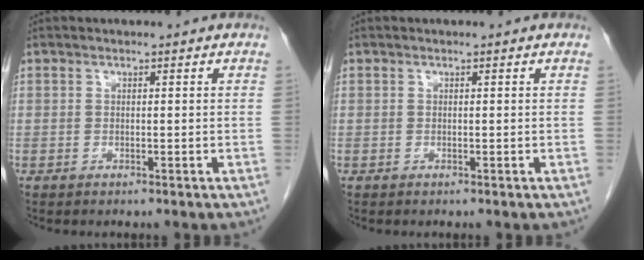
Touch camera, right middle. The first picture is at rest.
{"total": 0.0}